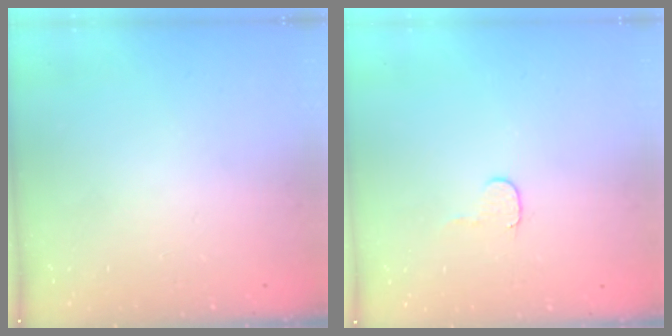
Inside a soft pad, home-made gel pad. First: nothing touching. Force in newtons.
{"total": 4.4, "press": 4.4, "slide": 0.3}